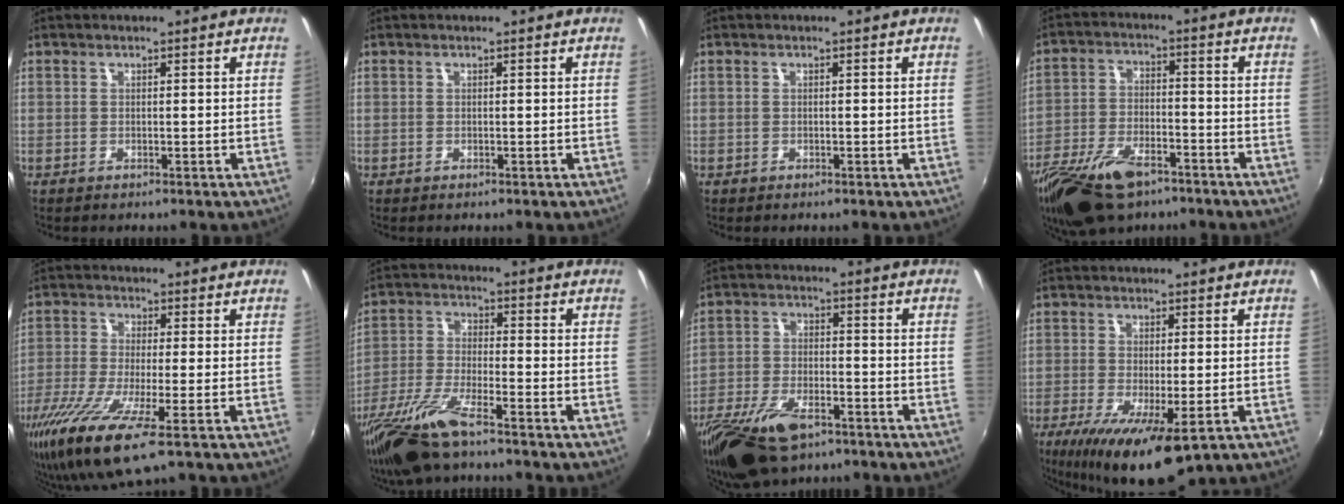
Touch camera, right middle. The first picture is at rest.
{"total": 0.0}
{"total": 0.0}
{"total": 16.0, "force": [-10.5, 7.5, 9.4], "torque": [-0.212, -0.025, -0.190]}
{"total": 12.3, "force": [-6.9, 1.2, 10.1], "torque": [-0.222, -0.045, -0.132]}
{"total": 13.6, "force": [-10.1, 2.5, 8.8], "torque": [-0.189, -0.035, -0.196]}
{"total": 15.7, "force": [-10.2, 7.3, 9.5], "torque": [-0.218, -0.028, -0.184]}
{"total": 11.5, "force": [-5.6, 3.1, 9.5], "torque": [-0.190, -0.043, -0.089]}